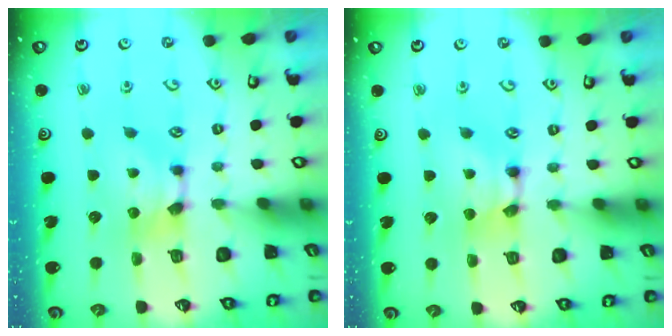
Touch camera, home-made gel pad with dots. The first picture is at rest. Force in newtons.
{"total": 1.6, "press": 1.6, "slide": 0.2}